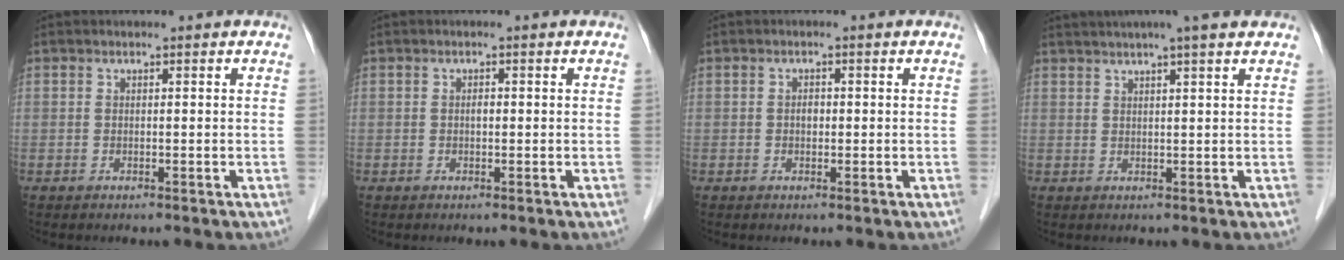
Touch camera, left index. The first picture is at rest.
{"total": 0.8, "force": [-0.6, 0.2, 0.5], "torque": [-0.010, -0.004, -0.010]}
{"total": 1.2, "force": [-0.7, 0.7, 0.7], "torque": [-0.012, -0.003, -0.011]}
{"total": 9.3, "force": [7.5, 0.0, 5.5], "torque": [-0.087, 0.028, 0.093]}